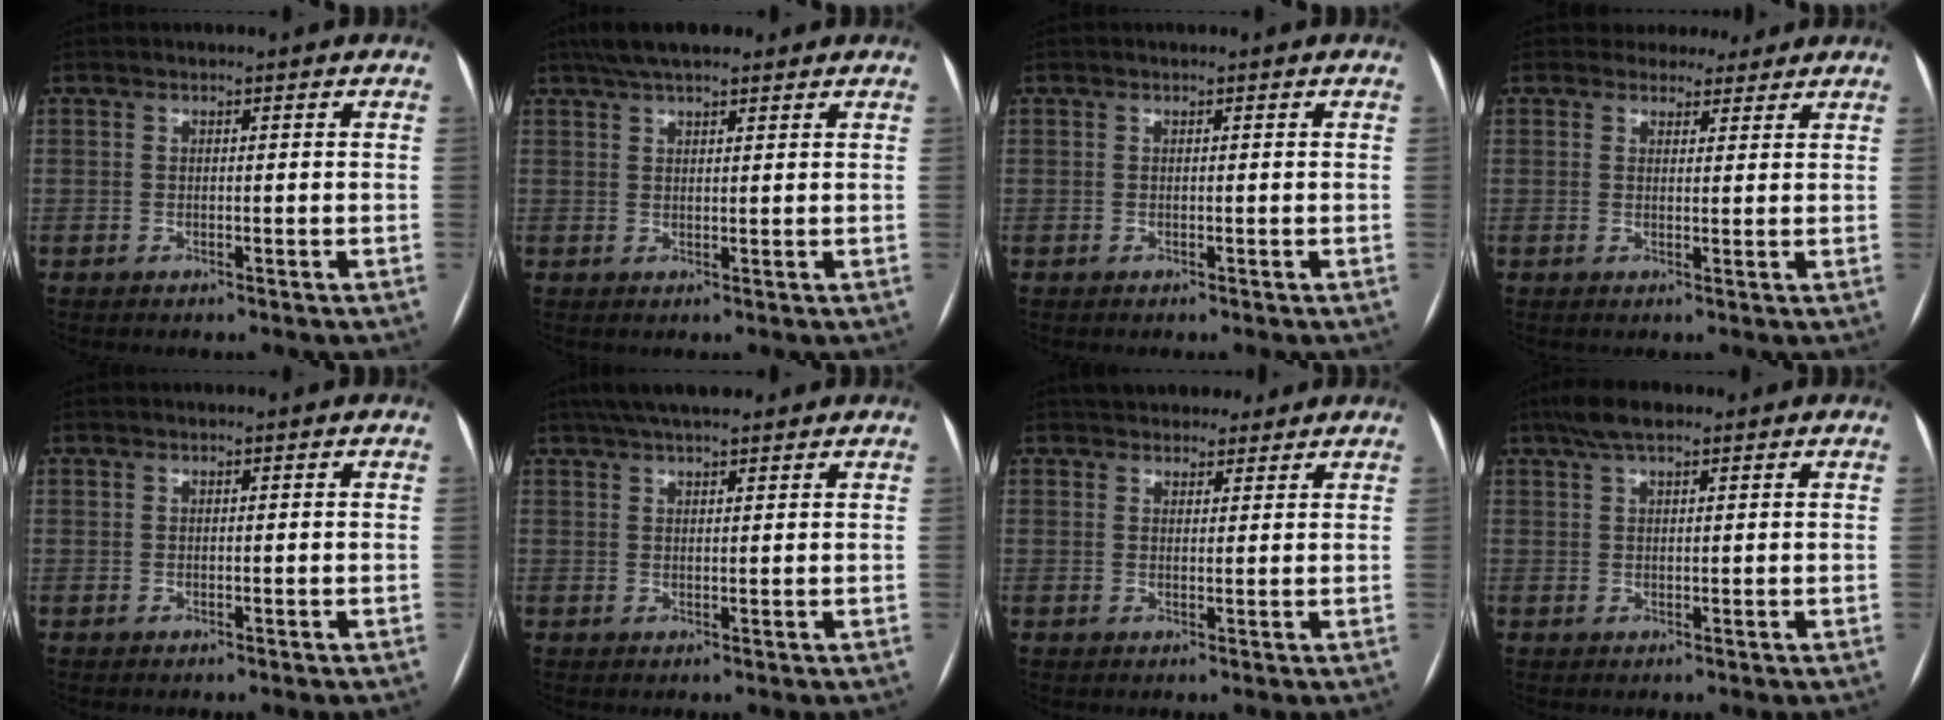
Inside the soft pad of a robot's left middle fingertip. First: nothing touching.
{"total": 7.9, "force": [6.1, 2.0, 4.6], "torque": [-0.073, 0.036, 0.102]}
{"total": 0.0}
{"total": 4.5, "force": [3.9, 2.2, 0.0], "torque": [0.009, 0.006, 0.044]}
{"total": 0.0}
{"total": 8.9, "force": [7.2, 1.9, 4.9], "torque": [-0.074, 0.037, 0.115]}
{"total": 7.9, "force": [6.9, 3.1, 2.1], "torque": [-0.010, 0.018, 0.094]}
{"total": 5.2, "force": [3.7, 1.5, 3.3], "torque": [-0.068, 0.024, 0.065]}